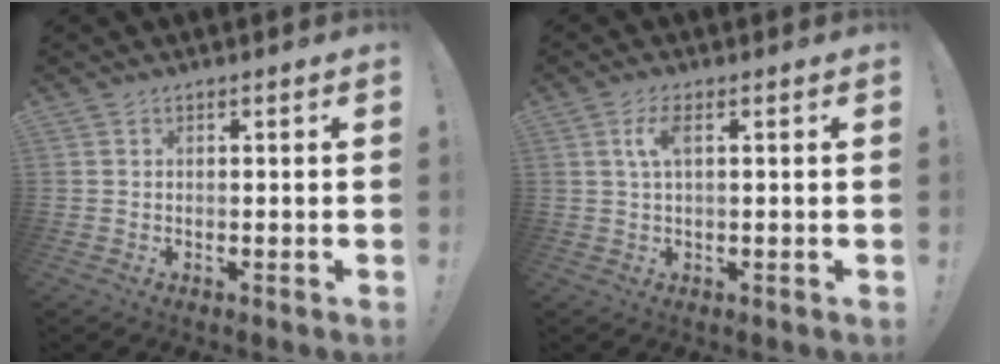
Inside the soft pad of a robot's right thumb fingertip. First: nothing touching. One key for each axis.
{"total": 4.6, "fx": 1.3, "fy": 1.3, "fz": 4.2, "tx": -0.076, "ty": 0.002, "tz": 0.020}